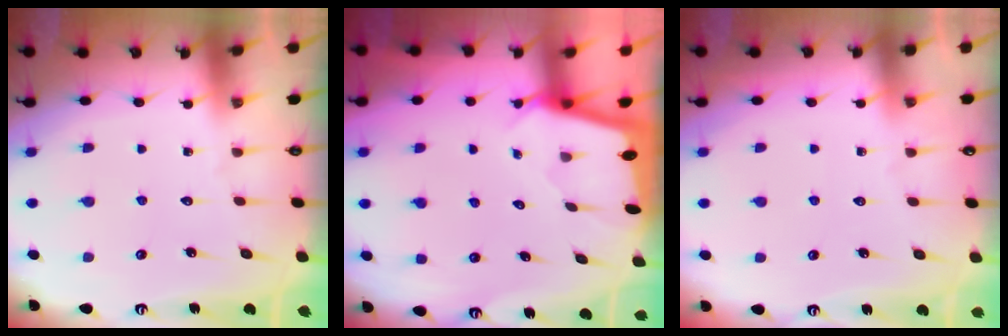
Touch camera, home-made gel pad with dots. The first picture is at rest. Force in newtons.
{"total": 1.5, "press": 1.5, "slide": 0.2}
{"total": 2.6, "press": 2.5, "slide": 0.5}